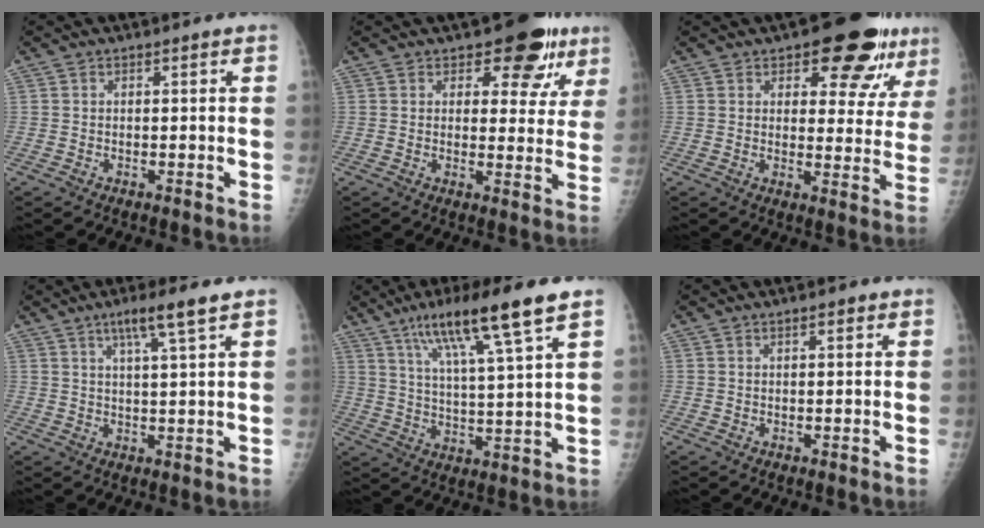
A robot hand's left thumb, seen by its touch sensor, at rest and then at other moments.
{"total": 9.8, "force": [6.0, 5.4, 5.5], "torque": [-0.022, -0.028, 0.070]}
{"total": 12.9, "force": [7.8, 6.0, 8.4], "torque": [-0.053, -0.037, 0.098]}
{"total": 6.1, "force": [3.6, -0.3, 4.9], "torque": [-0.090, -0.014, 0.067]}
{"total": 14.8, "force": [8.9, 0.9, 11.9], "torque": [-0.208, -0.027, 0.153]}
{"total": 1.2, "force": [0.7, 0.4, 0.9], "torque": [-0.013, 0.000, 0.009]}